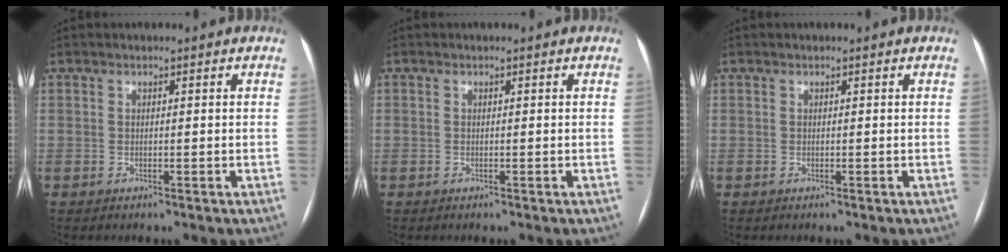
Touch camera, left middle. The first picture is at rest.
{"total": 0.0}
{"total": 0.0}